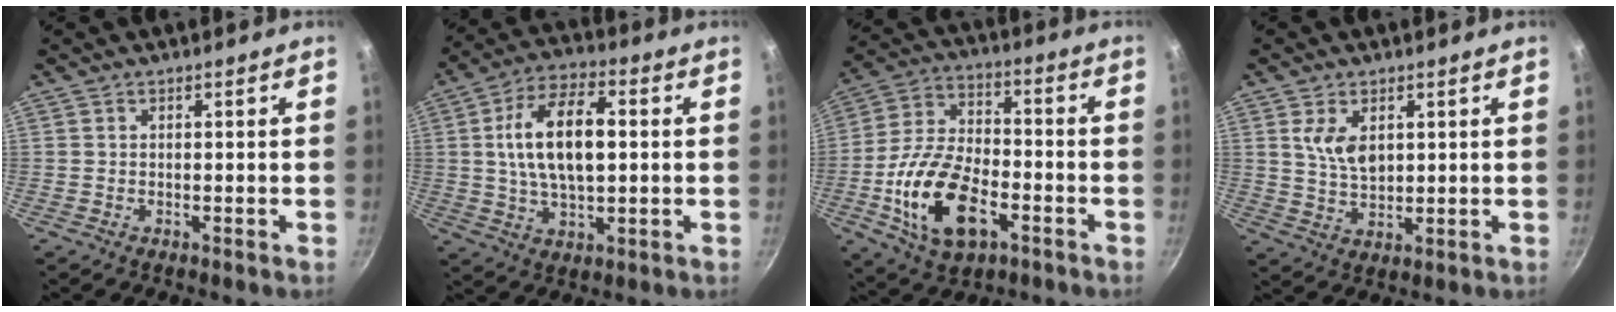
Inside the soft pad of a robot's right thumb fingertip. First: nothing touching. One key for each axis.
{"total": 14.6, "fx": 1.7, "fy": 7.2, "fz": 12.6, "tx": -0.222, "ty": 0.012, "tz": 0.027}
{"total": 17.6, "fx": -6.0, "fy": 9.7, "fz": 13.4, "tx": -0.242, "ty": 0.026, "tz": -0.107}
{"total": 5.8, "fx": 2.1, "fy": 3.3, "fz": 4.3, "tx": -0.071, "ty": -0.014, "tz": 0.048}